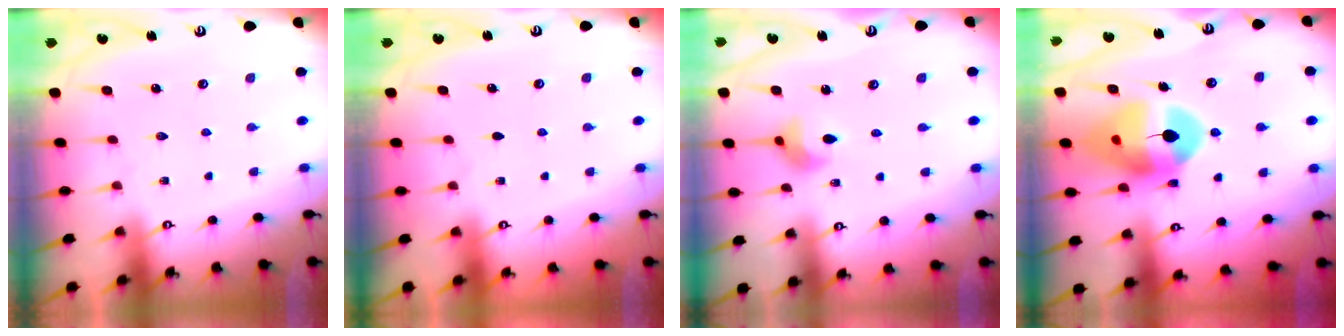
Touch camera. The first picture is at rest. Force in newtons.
{"total": 0.0}
{"total": 6.9, "press": 6.7, "slide": 1.9}
{"total": 15.0, "press": 14.9, "slide": 1.8}